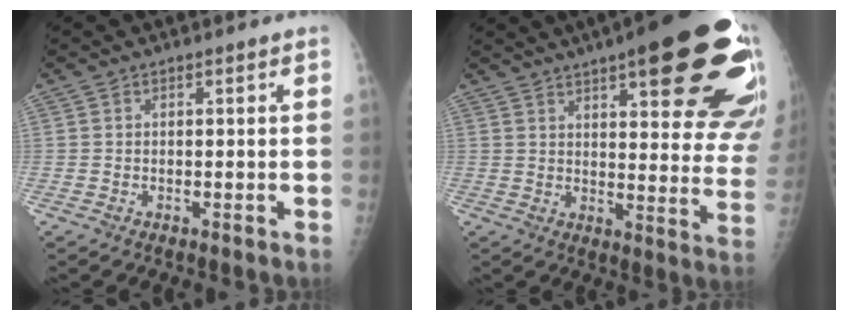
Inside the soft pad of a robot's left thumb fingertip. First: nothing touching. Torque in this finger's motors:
{"motor_torque": [2.42, 2.59, 2.14, -0.64, 0.45]}